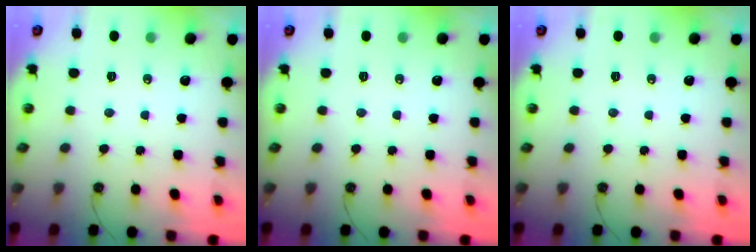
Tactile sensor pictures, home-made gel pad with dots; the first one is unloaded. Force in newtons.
{"total": 0.0}
{"total": 0.0}